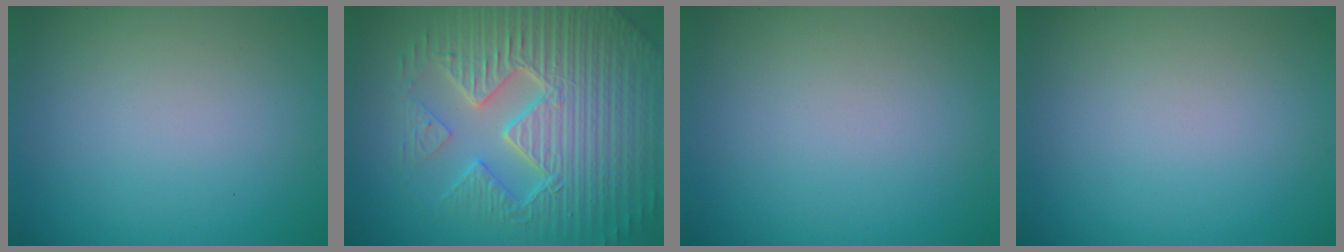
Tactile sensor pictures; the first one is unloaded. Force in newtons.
{"total": 9.5, "press": 6.5, "slide": 7.0}
{"total": 0.0}
{"total": 0.0}